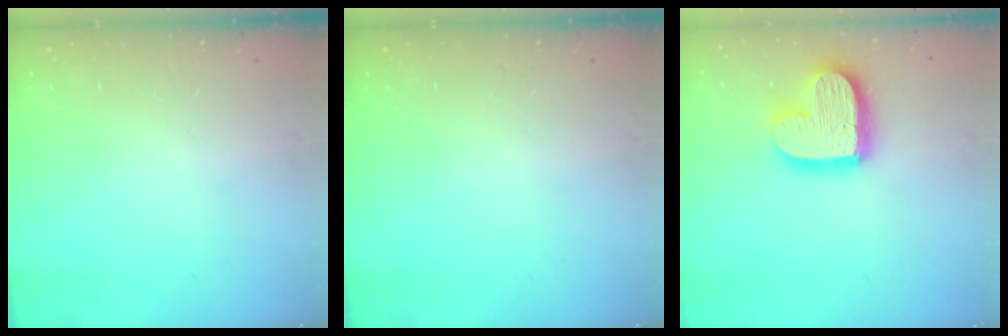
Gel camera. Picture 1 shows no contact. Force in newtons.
{"total": 0.0}
{"total": 17.1, "press": 17.1, "slide": 1.4}